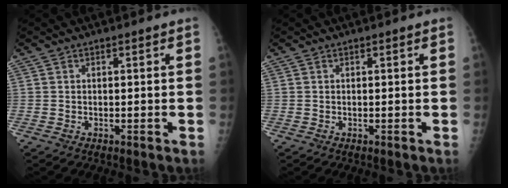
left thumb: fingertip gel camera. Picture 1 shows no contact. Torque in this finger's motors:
{"motor_torque": [0.00, 0.00, -0.12, -0.12, 0.00]}